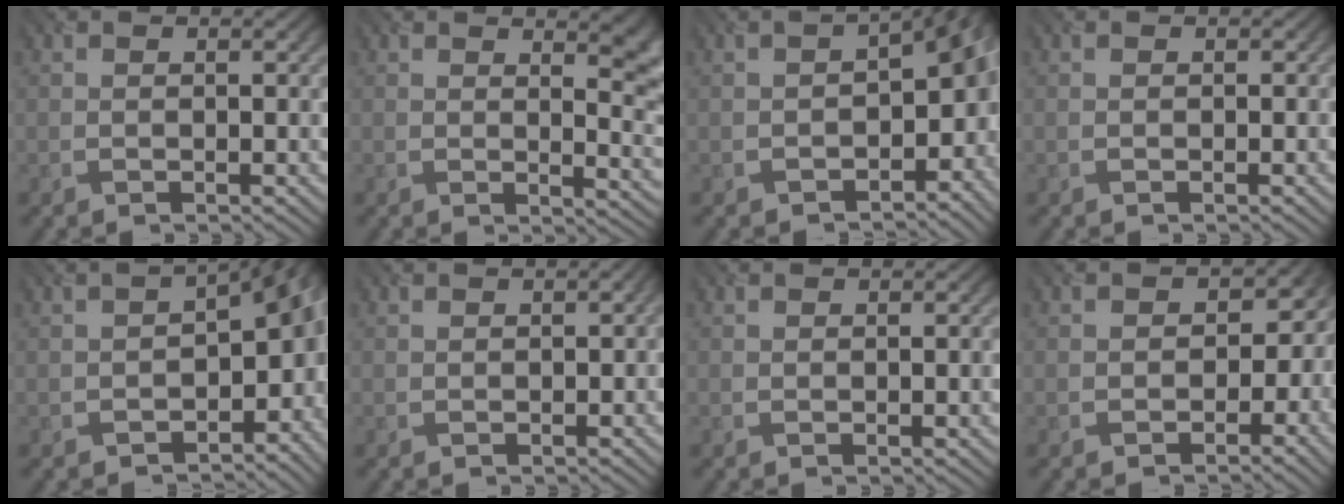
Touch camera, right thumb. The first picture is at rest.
{"total": 7.8, "force": [2.8, 3.5, 6.4], "torque": [-0.054, 0.002, 0.043]}
{"total": 7.9, "force": [-3.4, 4.6, 5.5], "torque": [-0.062, -0.030, -0.046]}
{"total": 0.6, "force": [-0.4, 0.3, -0.4], "torque": [0.007, -0.005, -0.003]}
{"total": 9.8, "force": [-3.8, 5.5, 7.1], "torque": [-0.084, -0.036, -0.040]}
{"total": 1.0, "force": [-0.4, 0.7, 0.6], "torque": [-0.012, -0.007, -0.001]}
{"total": 0.9, "force": [-0.2, 0.2, 0.9], "torque": [-0.011, 0.000, -0.003]}
{"total": 3.5, "force": [-1.7, 2.9, 0.8], "torque": [0.005, -0.011, -0.024]}